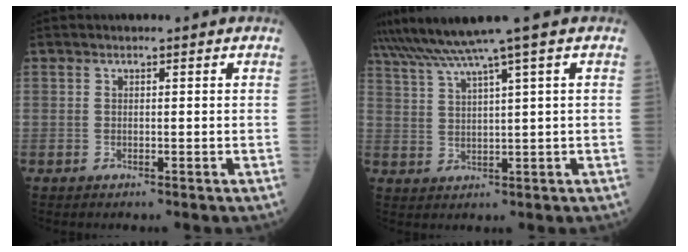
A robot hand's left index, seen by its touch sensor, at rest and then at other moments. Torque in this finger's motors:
{"motor_torque": [0.05, -0.66, -0.18, 0.13]}